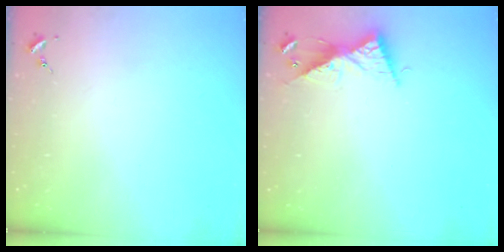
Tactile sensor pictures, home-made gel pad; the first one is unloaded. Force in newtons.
{"total": 9.3, "press": 9.3, "slide": 0.7}